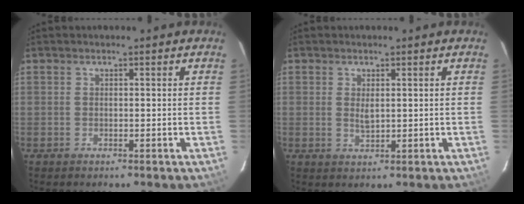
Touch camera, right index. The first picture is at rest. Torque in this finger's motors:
{"motor_torque": [-0.10, 0.09, 0.02, 0.00]}